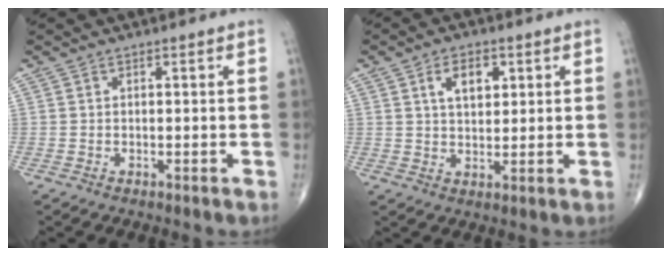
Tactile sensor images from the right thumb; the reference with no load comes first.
{"total": 6.2, "force": [2.4, 3.7, 4.3], "torque": [-0.055, -0.009, 0.041]}